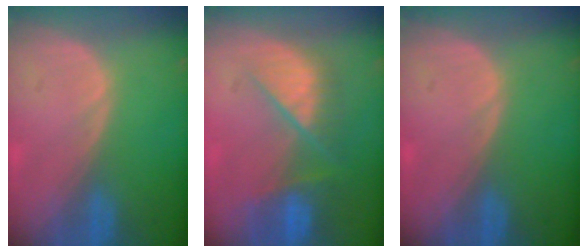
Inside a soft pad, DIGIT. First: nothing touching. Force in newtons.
{"total": 9.4, "press": 7.9, "slide": 5.0}
{"total": 0.0}